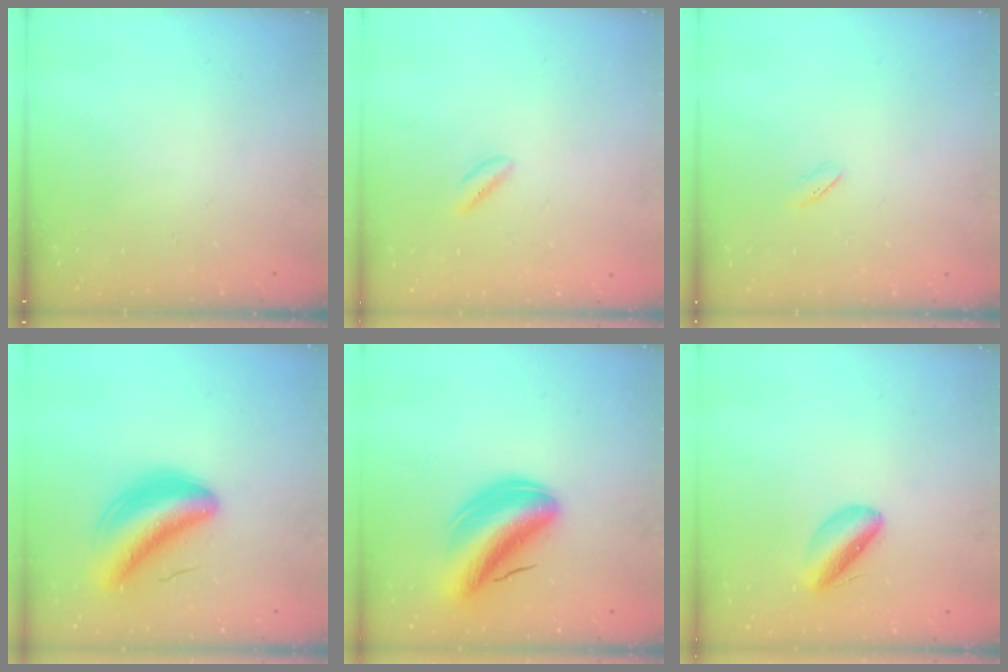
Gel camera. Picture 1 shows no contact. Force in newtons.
{"total": 1.4, "press": 1.0, "slide": 0.9}
{"total": 2.0, "press": 1.9, "slide": 0.7}
{"total": 7.7, "press": 7.3, "slide": 2.6}
{"total": 12.3, "press": 11.7, "slide": 3.8}
{"total": 5.7, "press": 5.5, "slide": 1.6}